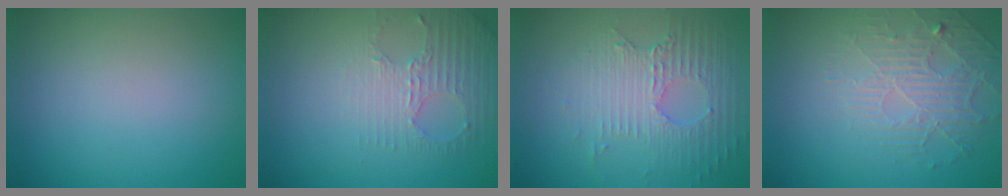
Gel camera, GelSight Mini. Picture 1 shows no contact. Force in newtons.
{"total": 2.9, "press": 2.3, "slide": 1.8}
{"total": 5.2, "press": 3.4, "slide": 3.9}
{"total": 2.6, "press": 2.0, "slide": 1.7}